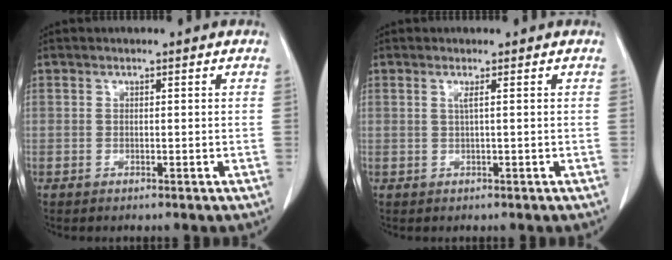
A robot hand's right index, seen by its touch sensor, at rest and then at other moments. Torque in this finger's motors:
{"motor_torque": [0.09, -0.02, 0.06, 0.01]}